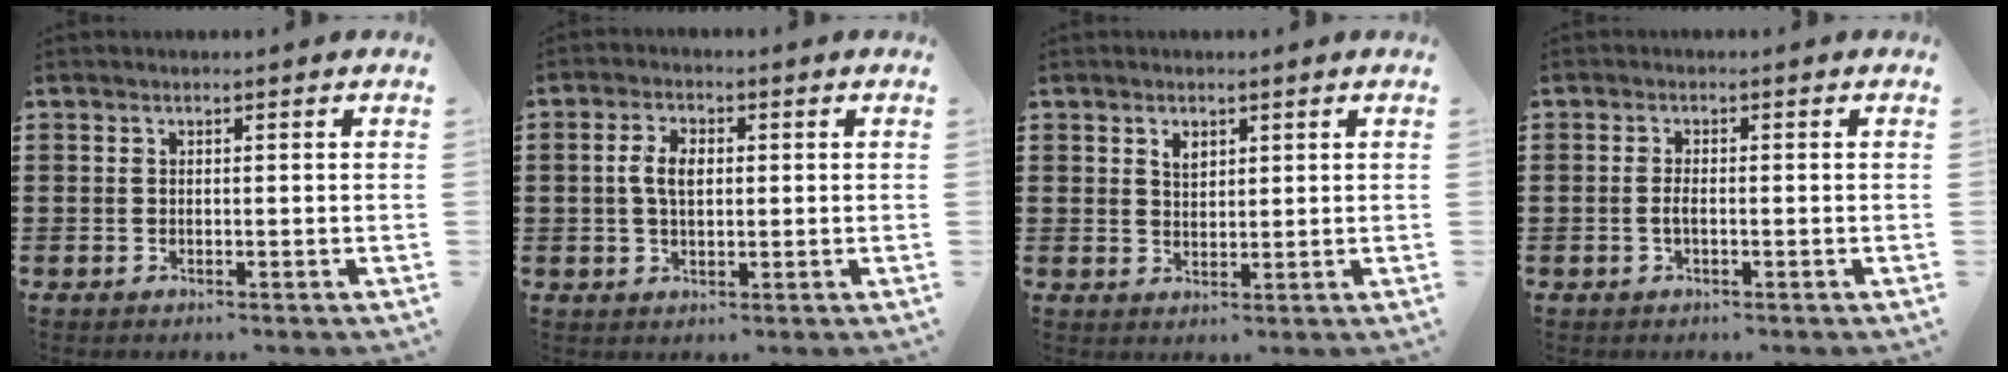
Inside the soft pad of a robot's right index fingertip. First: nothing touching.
{"total": 4.3, "force": [0.4, 2.2, 3.6], "torque": [-0.083, 0.004, 0.003]}
{"total": 1.9, "force": [1.3, 1.0, 1.0], "torque": [-0.024, 0.001, 0.025]}
{"total": 1.4, "force": [-0.4, 0.4, 1.3], "torque": [-0.032, -0.001, -0.010]}